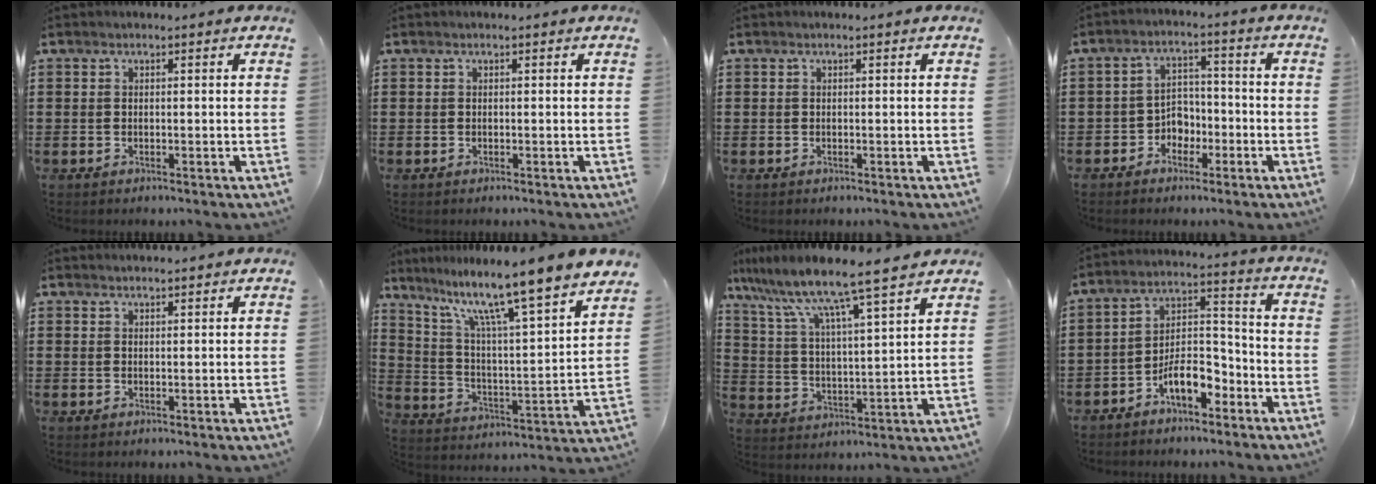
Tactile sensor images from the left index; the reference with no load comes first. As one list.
[{"total": 0.0}, {"total": 0.0}, {"total": 3.9, "force": [-2.6, 2.8, 1.2], "torque": [-0.028, 0.011, -0.054]}, {"total": 1.1, "force": [1.1, 0.1, 0.2], "torque": [-0.005, -0.002, 0.022]}, {"total": 11.7, "force": [9.4, -0.1, 7.0], "torque": [-0.161, -0.071, 0.148]}, {"total": 8.3, "force": [7.2, -0.5, 4.2], "torque": [-0.112, -0.049, 0.114]}, {"total": 7.7, "force": [-5.0, 3.3, 4.8], "torque": [-0.098, 0.016, -0.096]}]